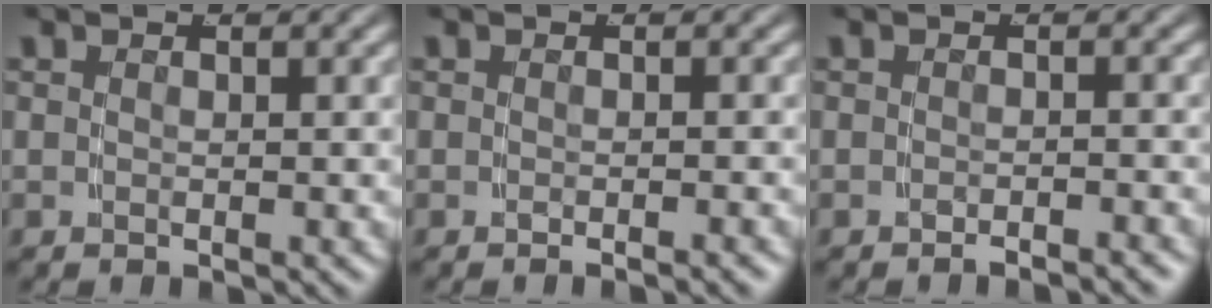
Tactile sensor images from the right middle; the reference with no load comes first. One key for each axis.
{"total": 1.0, "fx": -0.8, "fy": -0.4, "fz": 0.3, "tx": -0.004, "ty": 0.006, "tz": -0.015}
{"total": 1.7, "fx": -1.7, "fy": -0.4, "fz": 0.3, "tx": -0.002, "ty": 0.004, "tz": -0.029}